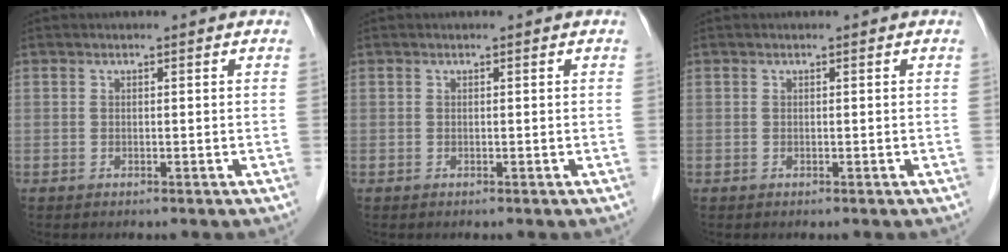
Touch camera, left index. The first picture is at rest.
{"total": 0.0}
{"total": 0.0}